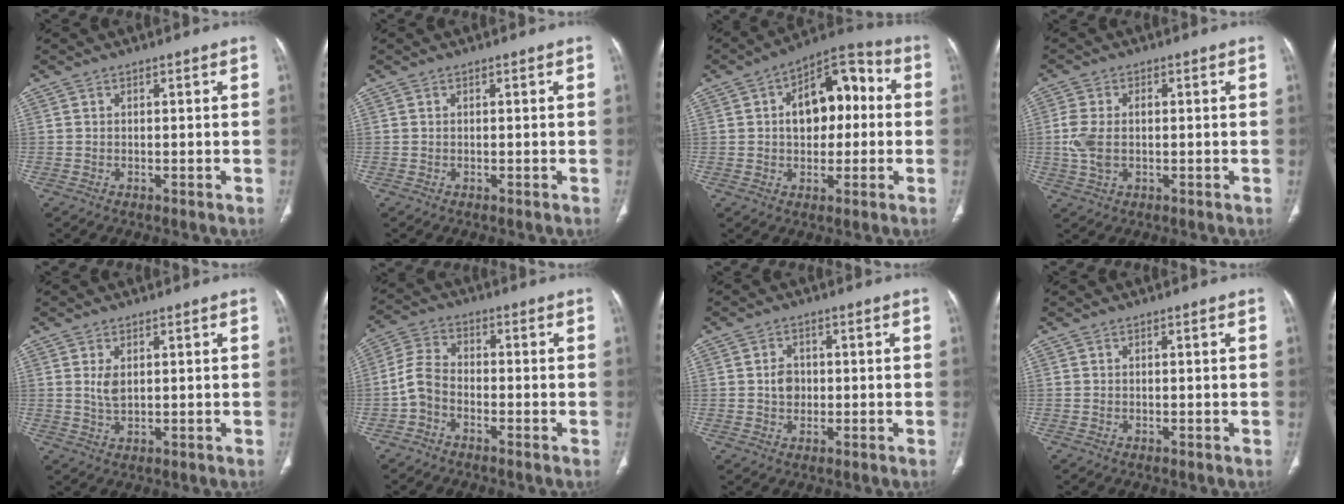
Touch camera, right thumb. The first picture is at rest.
{"total": 0.0}
{"total": 15.0, "force": [1.5, 9.2, 11.8], "torque": [-0.133, 0.042, 0.015]}
{"total": 6.3, "force": [-0.3, 3.6, 5.1], "torque": [-0.131, 0.012, -0.005]}
{"total": 2.9, "force": [0.8, 1.5, 2.4], "torque": [-0.047, -0.007, 0.022]}
{"total": 5.4, "force": [-2.3, 3.5, 3.4], "torque": [-0.069, 0.022, -0.057]}
{"total": 3.4, "force": [0.0, 2.8, 1.9], "torque": [-0.019, 0.005, -0.001]}
{"total": 0.0}